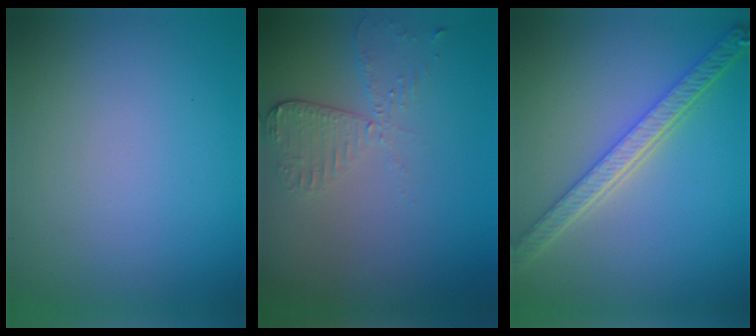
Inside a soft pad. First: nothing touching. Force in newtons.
{"total": 2.6, "press": 2.3, "slide": 1.2}
{"total": 5.3, "press": 4.1, "slide": 3.3}